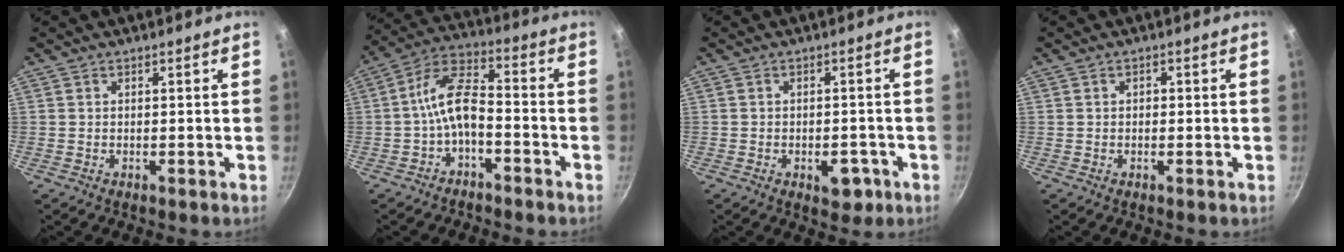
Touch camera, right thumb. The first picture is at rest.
{"total": 9.2, "force": [-3.5, 4.5, 7.2], "torque": [-0.135, 0.052, -0.071]}
{"total": 4.9, "force": [-2.0, 3.1, 3.3], "torque": [-0.017, 0.015, -0.017]}
{"total": 0.9, "force": [0.0, 0.7, 0.5], "torque": [-0.004, 0.006, 0.000]}